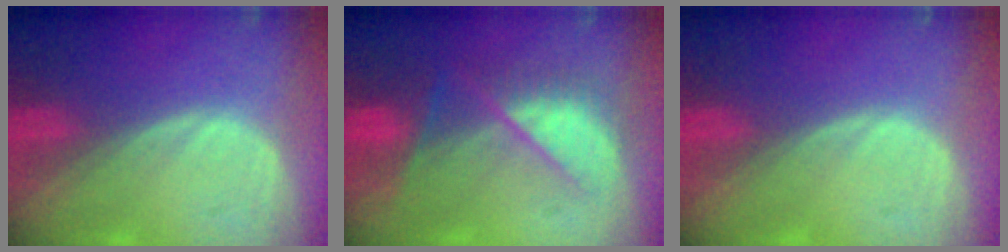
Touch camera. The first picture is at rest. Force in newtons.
{"total": 7.1, "press": 7.0, "slide": 0.6}
{"total": 0.0}